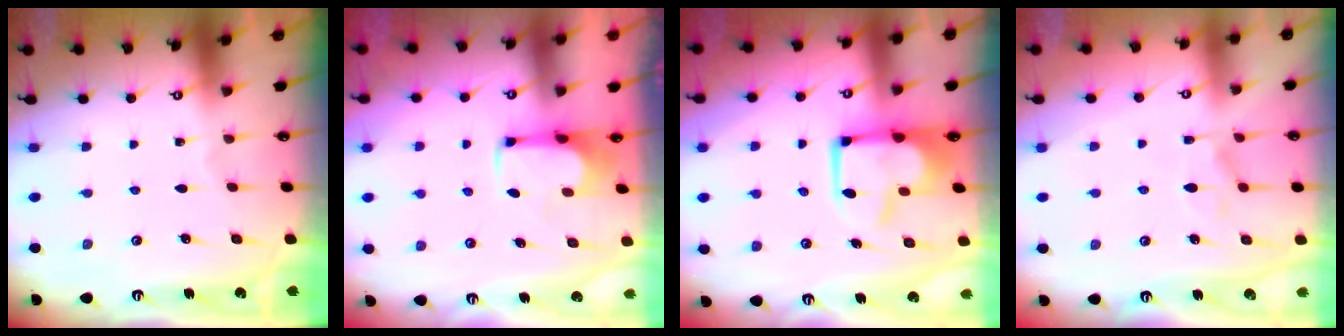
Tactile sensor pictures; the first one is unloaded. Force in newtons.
{"total": 3.7, "press": 3.6, "slide": 1.0}
{"total": 2.8, "press": 2.7, "slide": 0.8}
{"total": 1.4, "press": 0.3, "slide": 1.3}